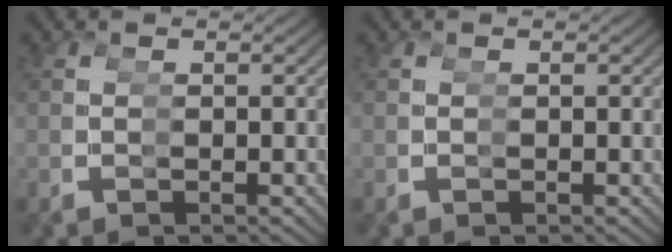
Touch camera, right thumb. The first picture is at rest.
{"total": 0.0}